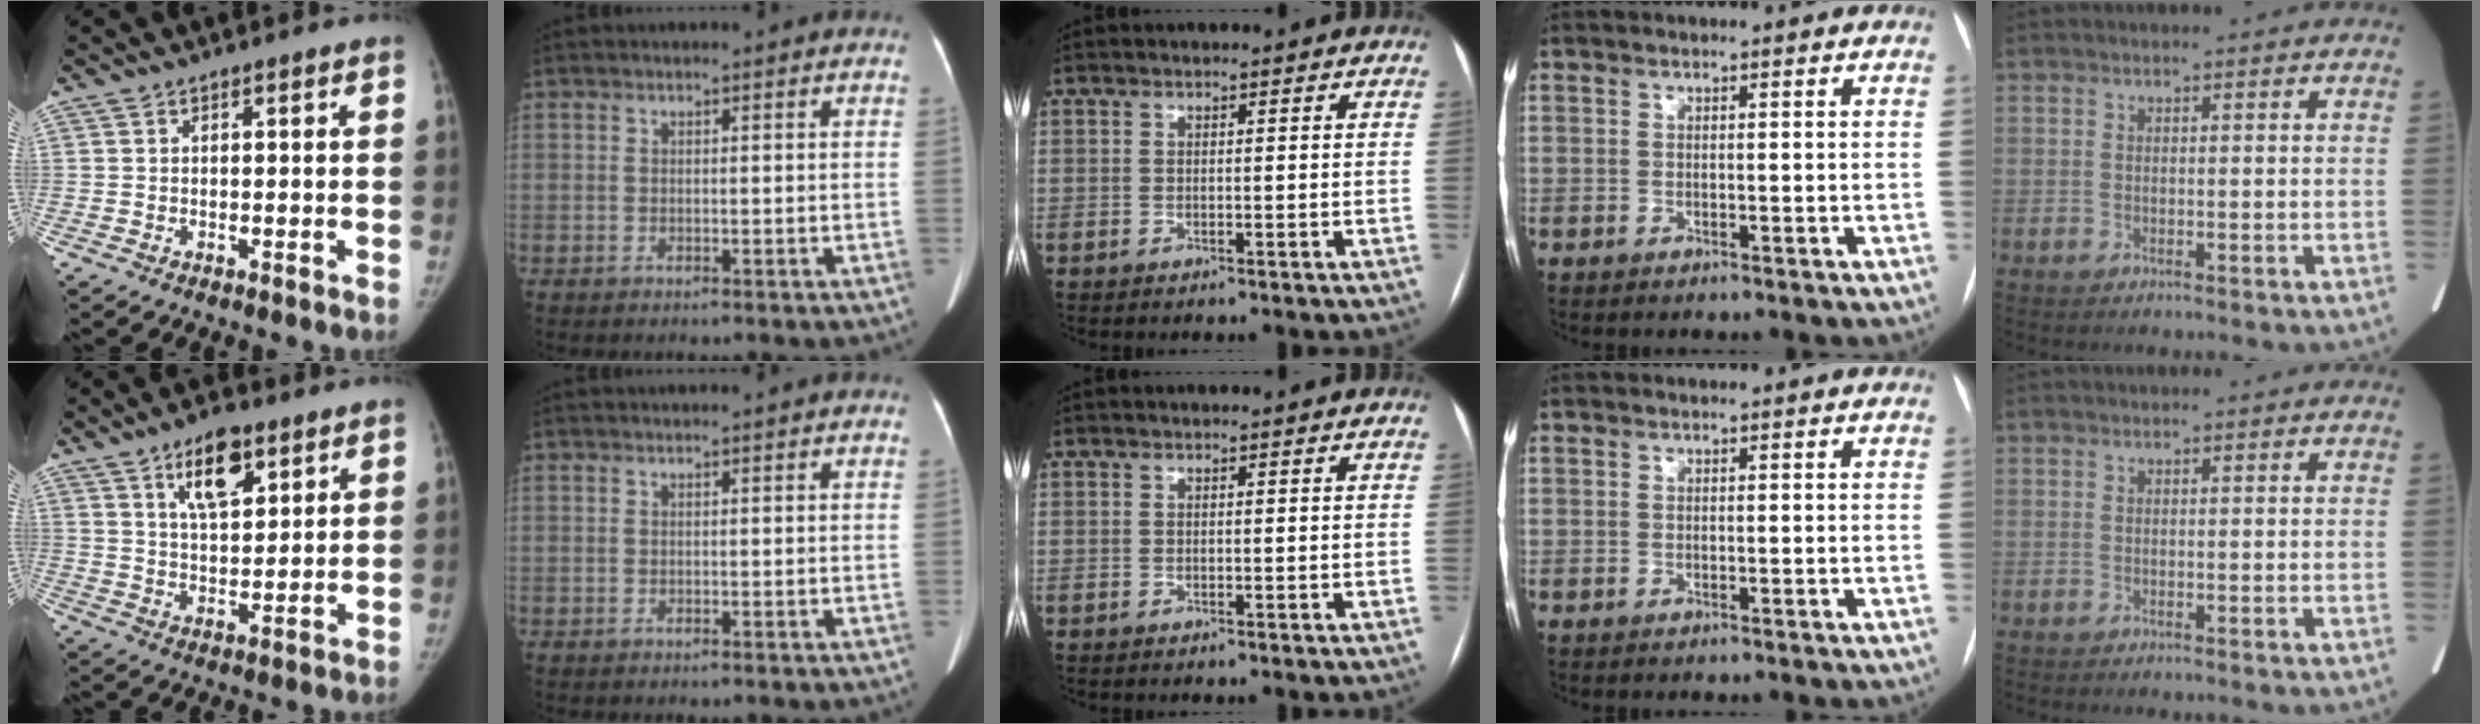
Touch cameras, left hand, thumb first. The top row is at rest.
{"thumb": {"total": 9.9, "force": [5.4, 4.4, 7.1], "torque": [-0.097, -0.027, 0.092]}}